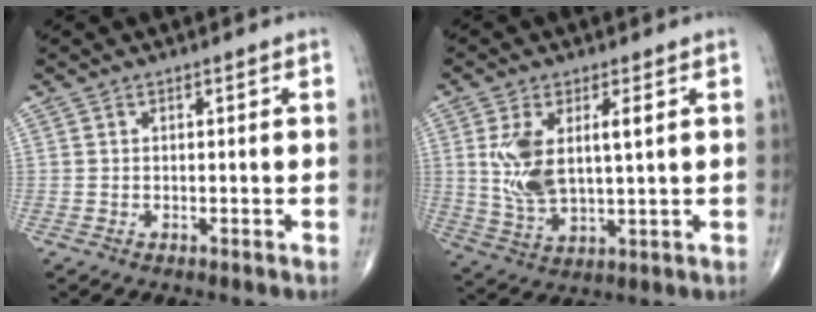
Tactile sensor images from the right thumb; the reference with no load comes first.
{"total": 10.5, "force": [2.3, 4.6, 9.2], "torque": [-0.182, -0.012, 0.053]}